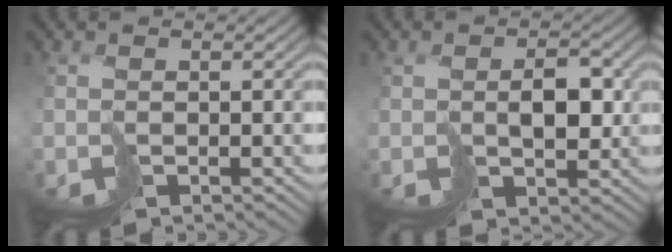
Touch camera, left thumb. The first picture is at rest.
{"total": 3.4, "force": [1.2, 2.1, 2.4], "torque": [-0.038, 0.003, 0.031]}